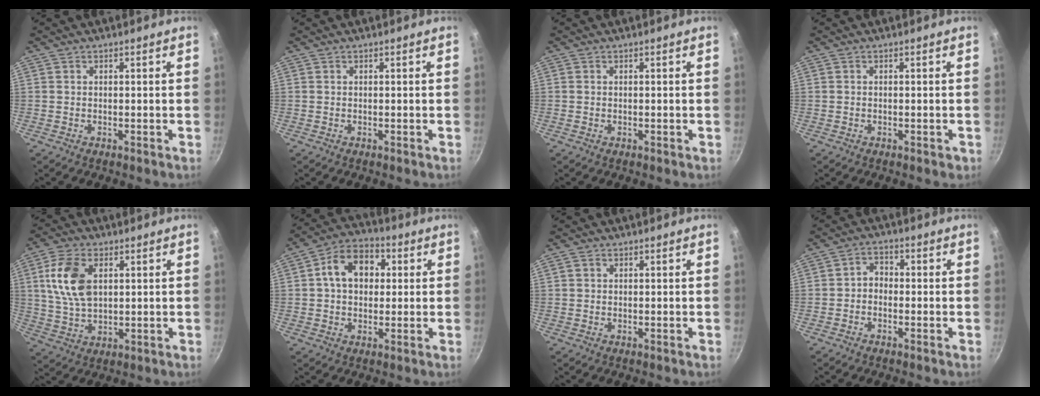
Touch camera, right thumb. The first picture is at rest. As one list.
[{"total": 0.0}, {"total": 0.0}, {"total": 0.9, "force": [-0.4, 0.5, 0.6], "torque": [-0.008, 0.003, -0.005]}, {"total": 11.2, "force": [2.9, 6.7, 8.4], "torque": [-0.153, -0.007, 0.058]}, {"total": 11.3, "force": [2.1, 8.3, 7.4], "torque": [-0.083, 0.021, 0.019]}, {"total": 1.0, "force": [0.4, 0.8, 0.4], "torque": [-0.005, 0.002, 0.006]}, {"total": 3.2, "force": [-0.8, 2.6, 1.7], "torque": [-0.015, 0.015, -0.022]}]